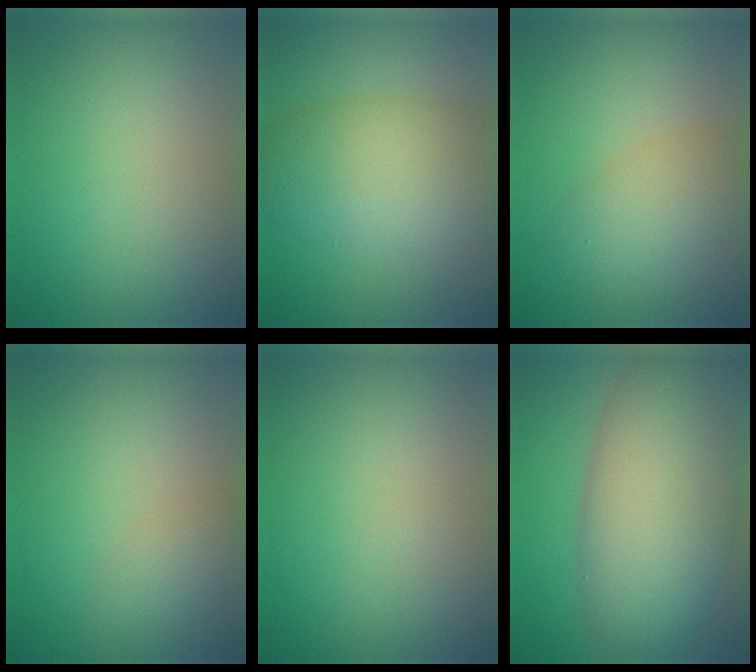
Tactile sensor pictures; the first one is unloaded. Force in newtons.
{"total": 9.1, "press": 9.1, "slide": 0.5}
{"total": 2.3, "press": 2.3, "slide": 0.2}
{"total": 1.4, "press": 1.4, "slide": 0.1}
{"total": 0.0}
{"total": 11.4, "press": 11.3, "slide": 0.8}